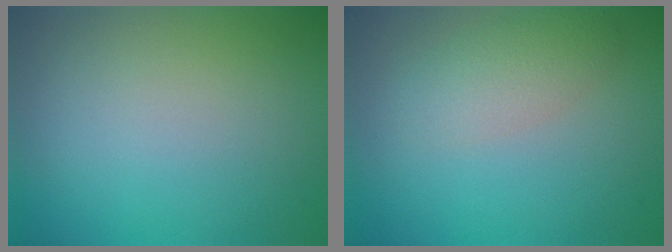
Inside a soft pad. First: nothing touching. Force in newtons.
{"total": 2.5, "press": 2.5, "slide": 0.1}